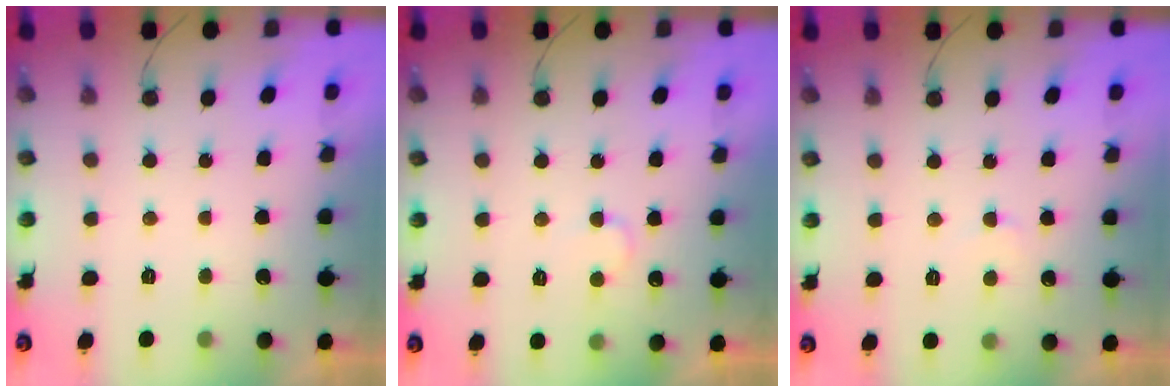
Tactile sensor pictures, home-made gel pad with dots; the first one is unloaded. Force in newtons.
{"total": 3.7, "press": 3.7, "slide": 0.5}
{"total": 2.9, "press": 2.9, "slide": 0.3}